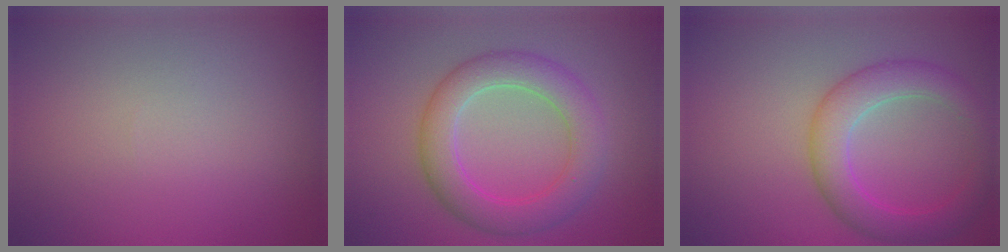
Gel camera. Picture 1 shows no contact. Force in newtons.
{"total": 4.2, "press": 4.2, "slide": 0.3}
{"total": 4.7, "press": 4.7, "slide": 0.1}